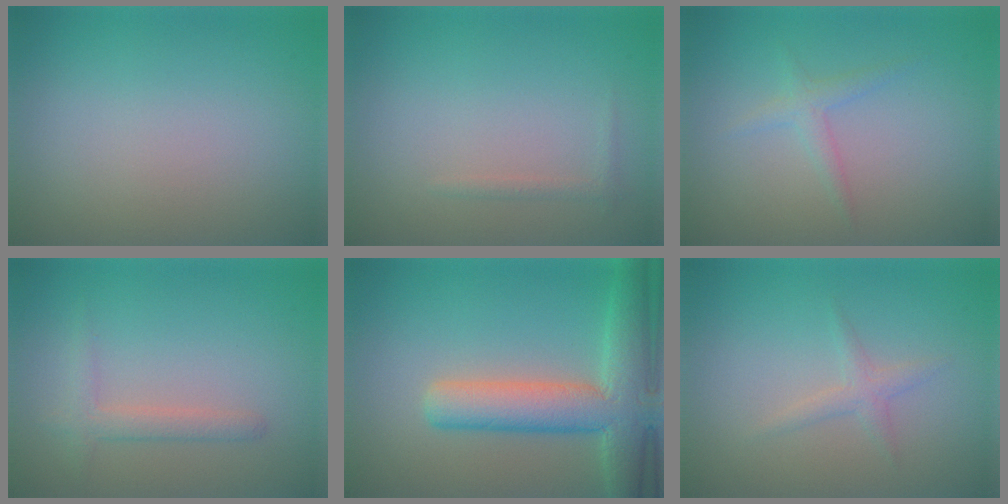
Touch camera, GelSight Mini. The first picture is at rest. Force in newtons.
{"total": 0.7, "press": 0.7, "slide": 0.0}
{"total": 1.4, "press": 1.4, "slide": 0.0}
{"total": 1.8, "press": 1.8, "slide": 0.2}
{"total": 7.1, "press": 7.1, "slide": 0.4}
{"total": 1.3, "press": 1.3, "slide": 0.0}